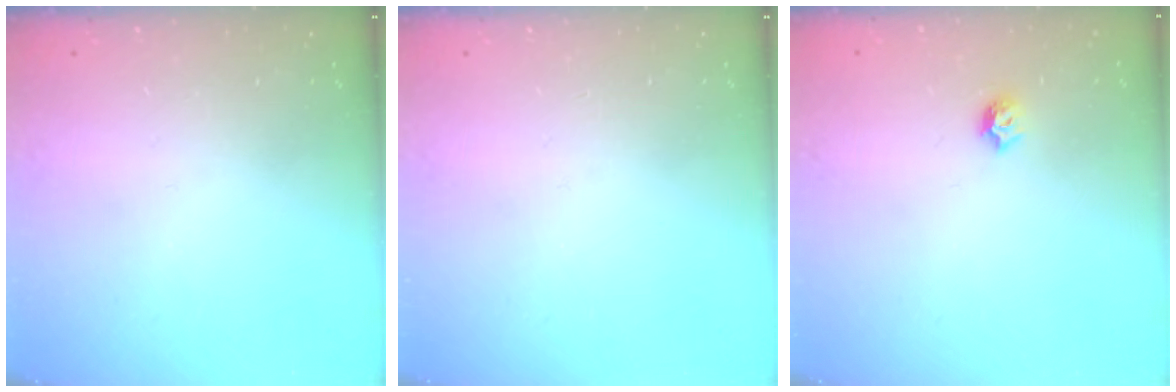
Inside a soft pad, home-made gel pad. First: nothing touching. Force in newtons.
{"total": 0.0}
{"total": 4.7, "press": 4.7, "slide": 0.7}